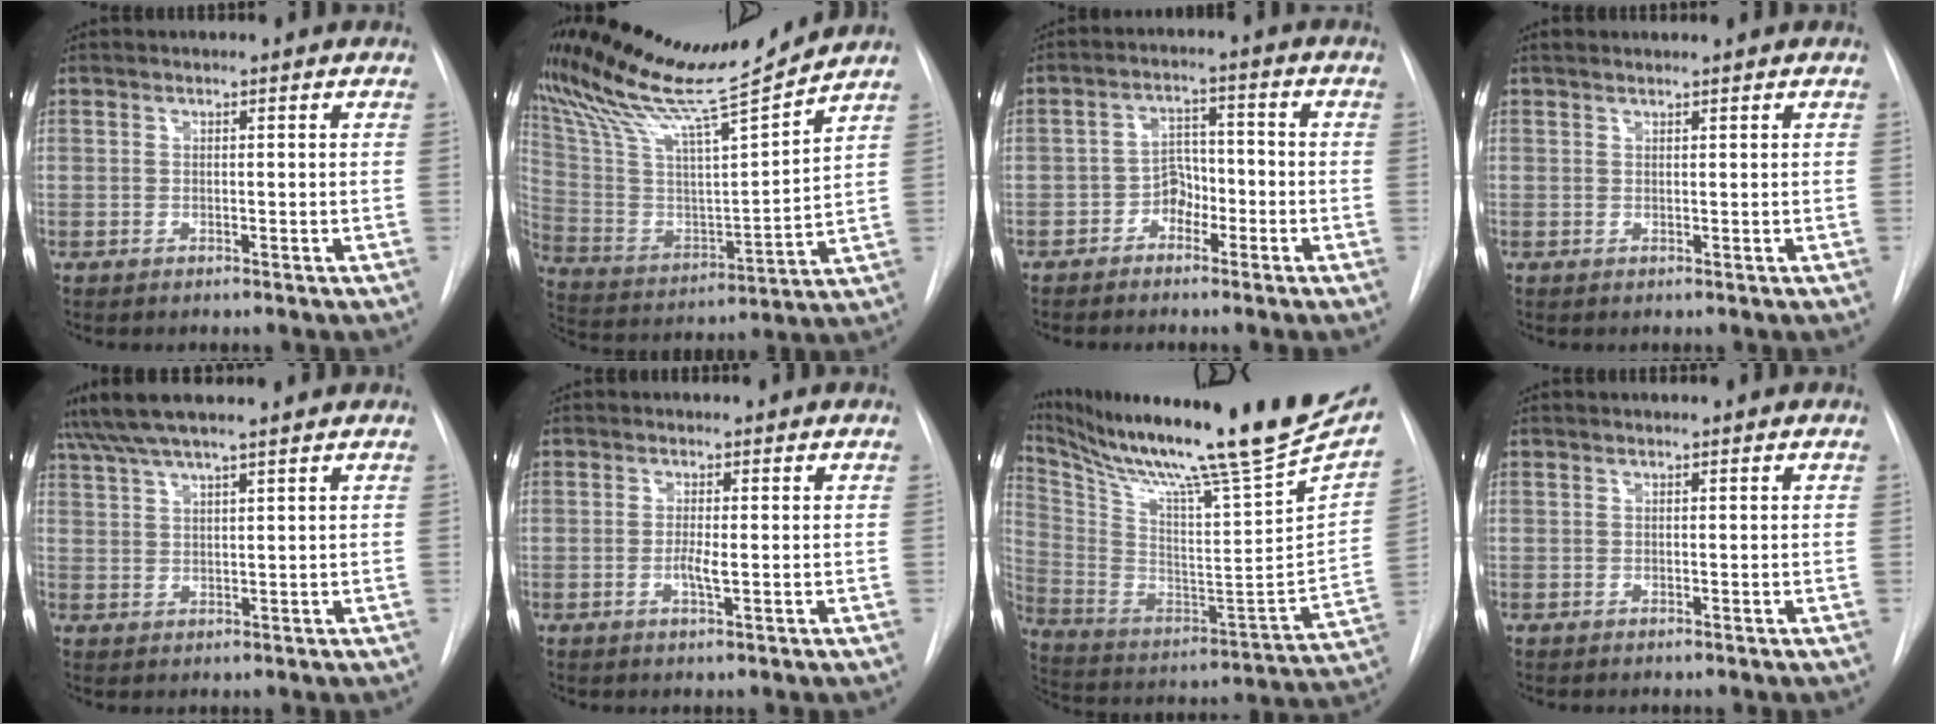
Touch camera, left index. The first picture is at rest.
{"total": 19.6, "force": [18.0, -0.7, 7.9], "torque": [-0.165, -0.035, 0.310]}
{"total": 4.3, "force": [-2.7, 2.6, 2.1], "torque": [-0.030, 0.011, -0.051]}
{"total": 1.1, "force": [1.0, 0.1, 0.4], "torque": [-0.004, 0.016, 0.019]}
{"total": 6.4, "force": [5.6, -0.1, 3.1], "torque": [-0.057, 0.030, 0.097]}
{"total": 2.0, "force": [-0.6, 0.2, 1.8], "torque": [-0.036, -0.005, -0.013]}
{"total": 31.8, "force": [26.0, 0.6, 18.4], "torque": [-0.327, -0.093, 0.383]}
{"total": 0.0}